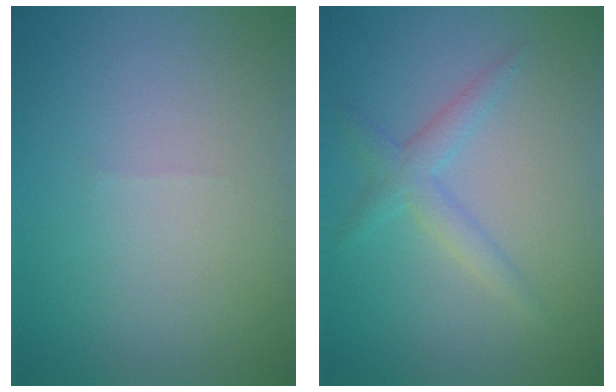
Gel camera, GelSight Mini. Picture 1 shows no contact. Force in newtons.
{"total": 2.2, "press": 2.2, "slide": 0.1}